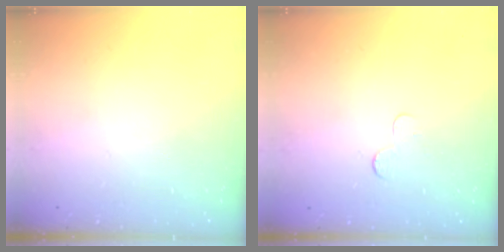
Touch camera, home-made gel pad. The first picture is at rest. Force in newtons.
{"total": 2.3, "press": 2.3, "slide": 0.2}